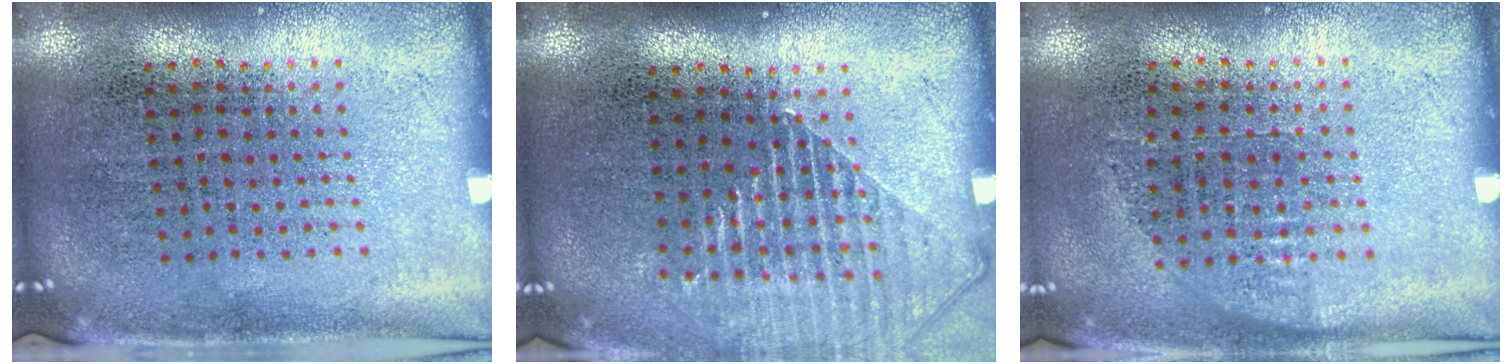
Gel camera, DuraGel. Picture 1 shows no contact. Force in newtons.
{"total": 1.4, "press": 1.3, "slide": 0.5}
{"total": 0.7, "press": 0.6, "slide": 0.3}